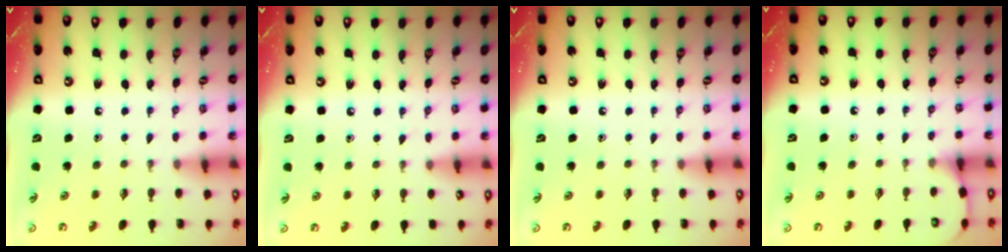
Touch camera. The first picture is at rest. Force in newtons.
{"total": 3.6, "press": 3.5, "slide": 0.6}
{"total": 0.0}
{"total": 4.3, "press": 4.2, "slide": 0.5}